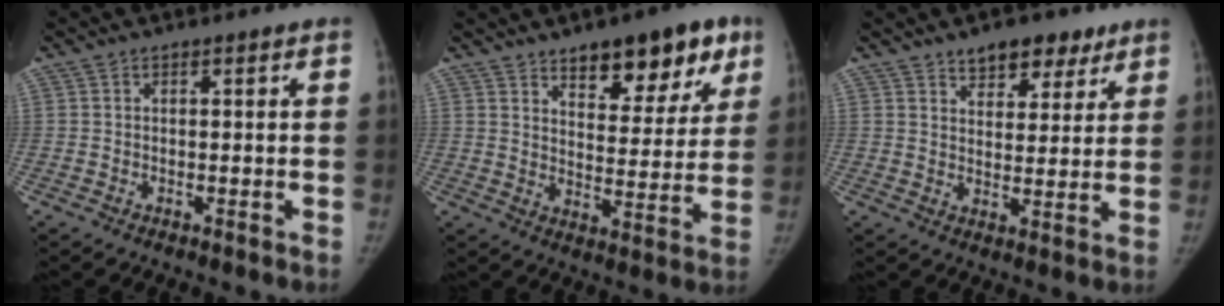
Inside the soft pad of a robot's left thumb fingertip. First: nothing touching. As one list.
[{"total": 15.1, "force": [9.1, 7.0, 9.8], "torque": [-0.074, -0.042, 0.130]}, {"total": 8.5, "force": [5.7, 4.7, 4.1], "torque": [-0.020, -0.028, 0.085]}]